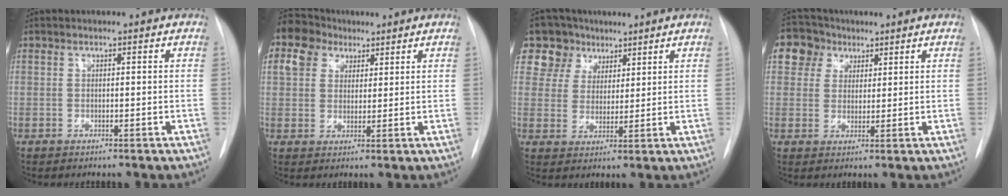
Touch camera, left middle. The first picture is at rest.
{"total": 16.0, "force": [8.9, 11.8, 6.0], "torque": [-0.184, 0.073, 0.174]}
{"total": 8.8, "force": [5.2, 7.1, 0.8], "torque": [-0.013, 0.024, 0.095]}
{"total": 5.8, "force": [2.9, 4.9, 0.8], "torque": [-0.015, 0.020, 0.056]}